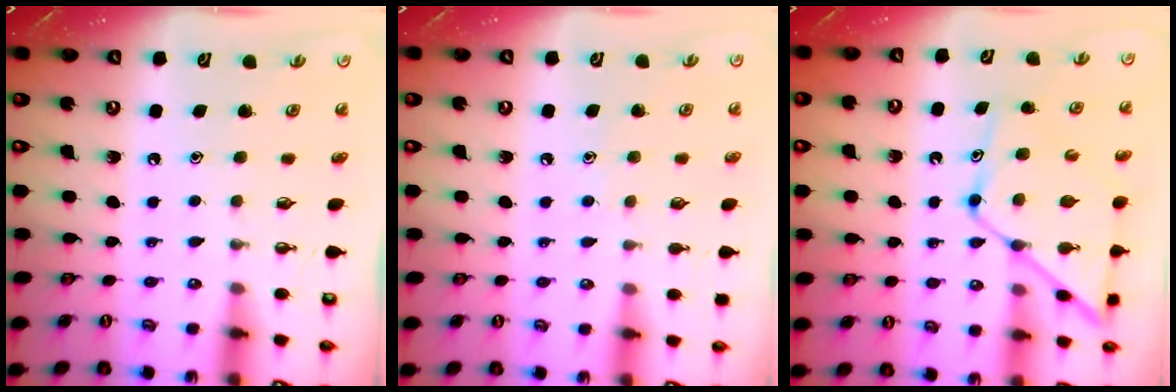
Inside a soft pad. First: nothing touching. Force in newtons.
{"total": 4.7, "press": 4.7, "slide": 0.5}
{"total": 13.1, "press": 13.0, "slide": 1.1}